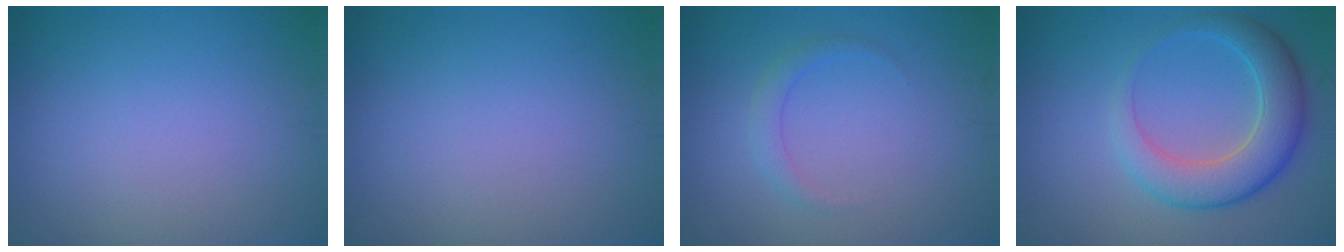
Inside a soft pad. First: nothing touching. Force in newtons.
{"total": 0.0}
{"total": 1.5, "press": 1.5, "slide": 0.1}
{"total": 5.6, "press": 5.6, "slide": 0.3}